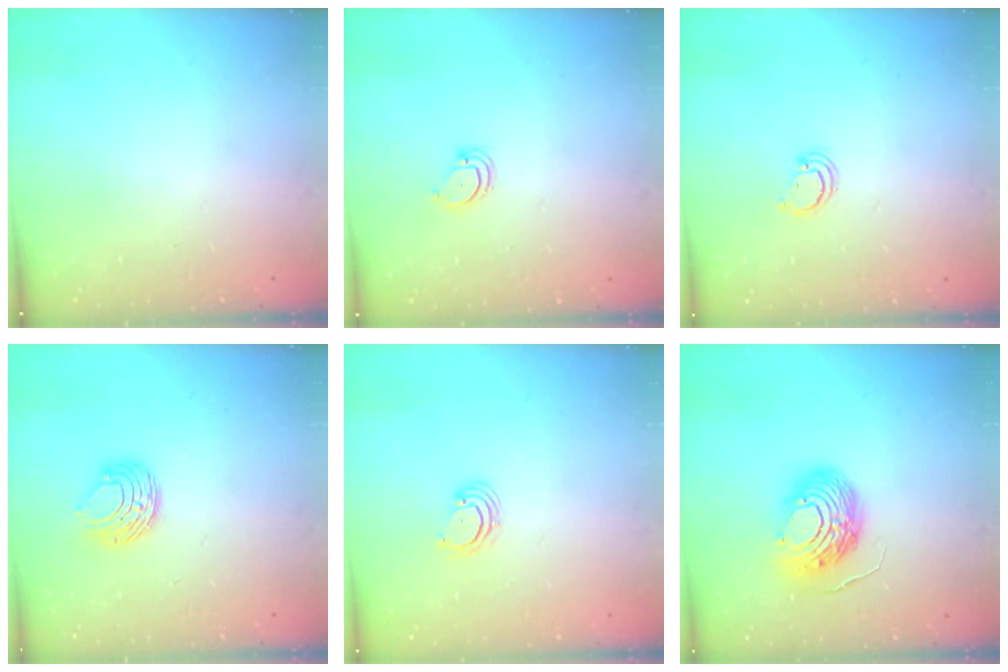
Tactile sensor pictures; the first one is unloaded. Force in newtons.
{"total": 2.9, "press": 2.9, "slide": 0.2}
{"total": 2.4, "press": 2.4, "slide": 0.2}
{"total": 8.0, "press": 7.9, "slide": 0.4}
{"total": 2.7, "press": 2.6, "slide": 0.6}
{"total": 13.3, "press": 13.1, "slide": 2.3}